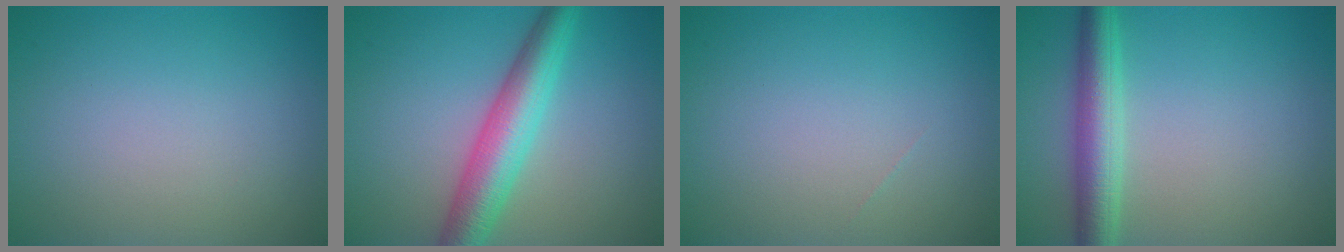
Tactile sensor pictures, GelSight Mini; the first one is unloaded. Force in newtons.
{"total": 6.0, "press": 6.0, "slide": 0.1}
{"total": 0.0}
{"total": 4.4, "press": 4.4, "slide": 0.1}